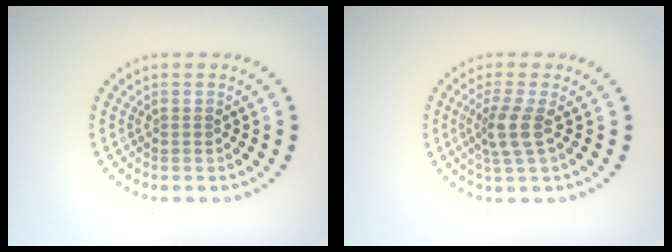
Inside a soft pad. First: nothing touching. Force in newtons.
{"total": 2.7, "press": 2.1, "slide": 1.7}